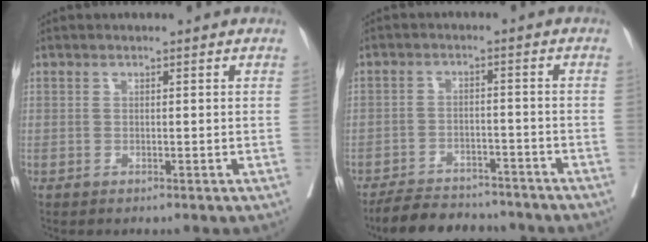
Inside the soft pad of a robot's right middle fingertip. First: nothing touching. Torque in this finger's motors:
{"motor_torque": [0.58, -0.90, 0.01, -0.02]}